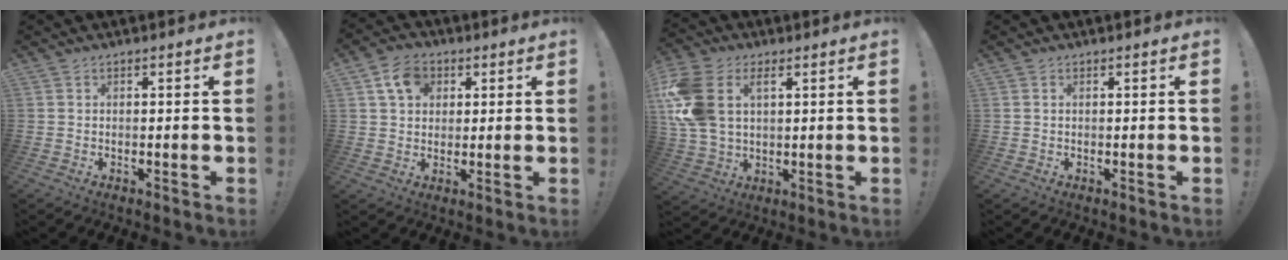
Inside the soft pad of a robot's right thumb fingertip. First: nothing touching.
{"total": 8.7, "force": [3.7, 6.6, 4.3], "torque": [-0.069, -0.001, 0.072]}
{"total": 14.5, "force": [4.5, 9.8, 9.7], "torque": [-0.209, -0.011, 0.085]}
{"total": 0.0}